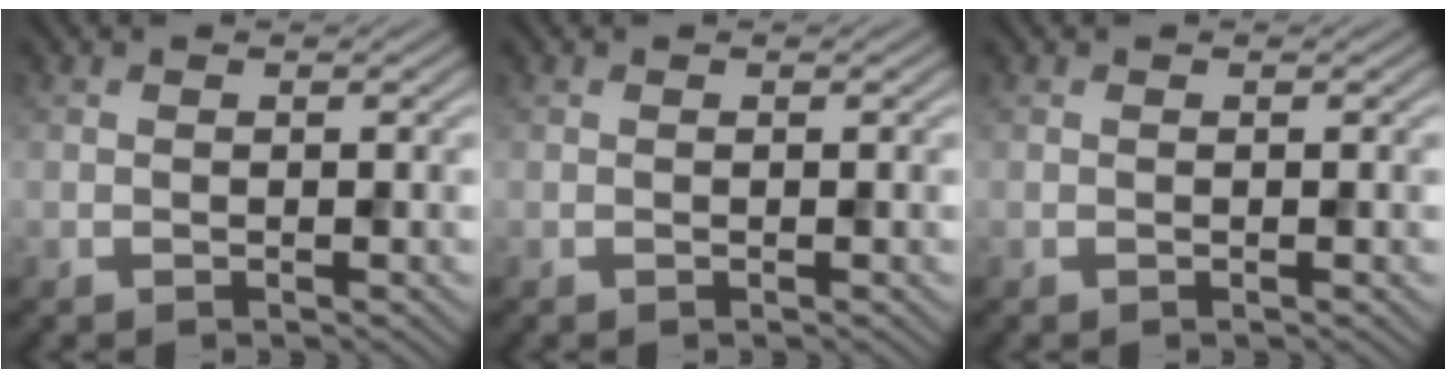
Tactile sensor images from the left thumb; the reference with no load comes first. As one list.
[{"total": 0.0}, {"total": 0.0}]